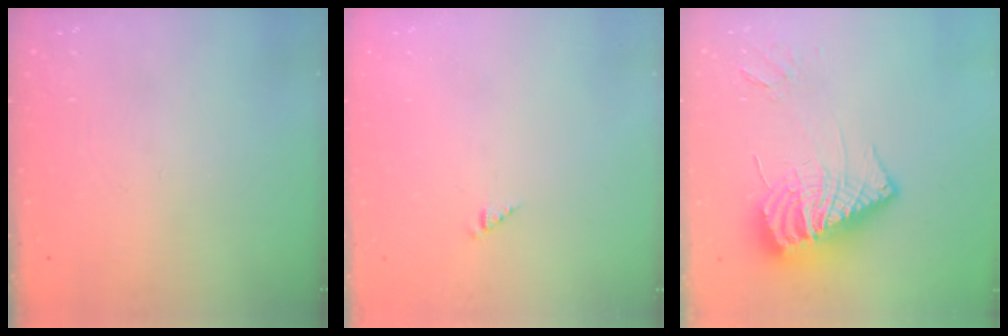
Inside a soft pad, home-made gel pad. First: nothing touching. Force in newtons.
{"total": 0.8, "press": 0.8, "slide": 0.2}
{"total": 17.3, "press": 17.2, "slide": 1.9}